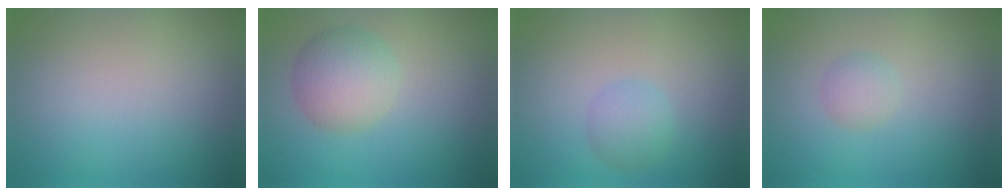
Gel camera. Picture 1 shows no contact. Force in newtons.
{"total": 4.7, "press": 4.7, "slide": 0.1}
{"total": 2.2, "press": 2.2, "slide": 0.0}
{"total": 1.5, "press": 1.5, "slide": 0.0}